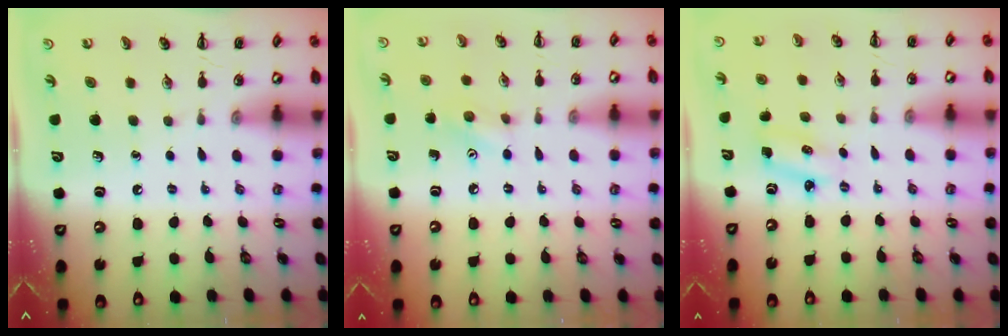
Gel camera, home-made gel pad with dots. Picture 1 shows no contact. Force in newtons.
{"total": 7.3, "press": 7.1, "slide": 1.6}
{"total": 2.6, "press": 2.6, "slide": 0.5}